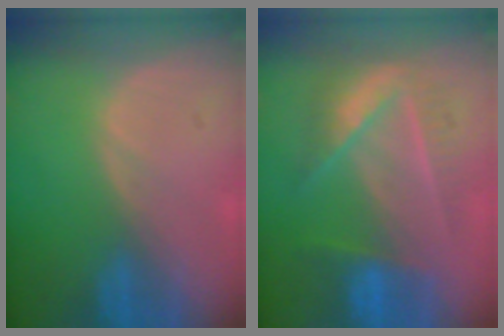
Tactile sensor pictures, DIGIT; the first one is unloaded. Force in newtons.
{"total": 7.3, "press": 7.3, "slide": 0.2}